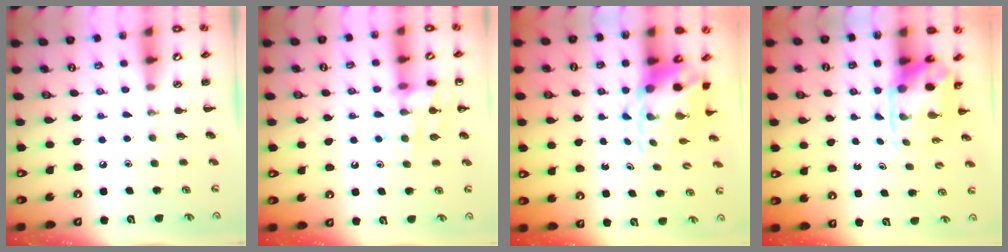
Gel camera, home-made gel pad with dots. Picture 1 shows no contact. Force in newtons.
{"total": 11.6, "press": 11.6, "slide": 0.7}
{"total": 5.9, "press": 5.8, "slide": 1.1}
{"total": 3.7, "press": 3.6, "slide": 0.9}